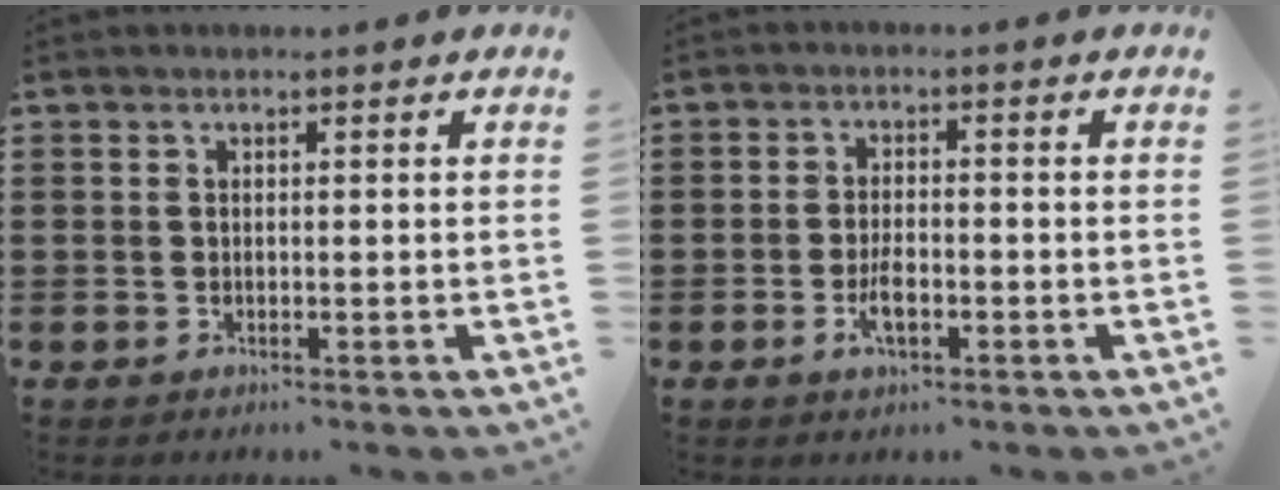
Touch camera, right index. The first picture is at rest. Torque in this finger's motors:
{"motor_torque": [1.37, 0.77, 0.27, 0.08]}